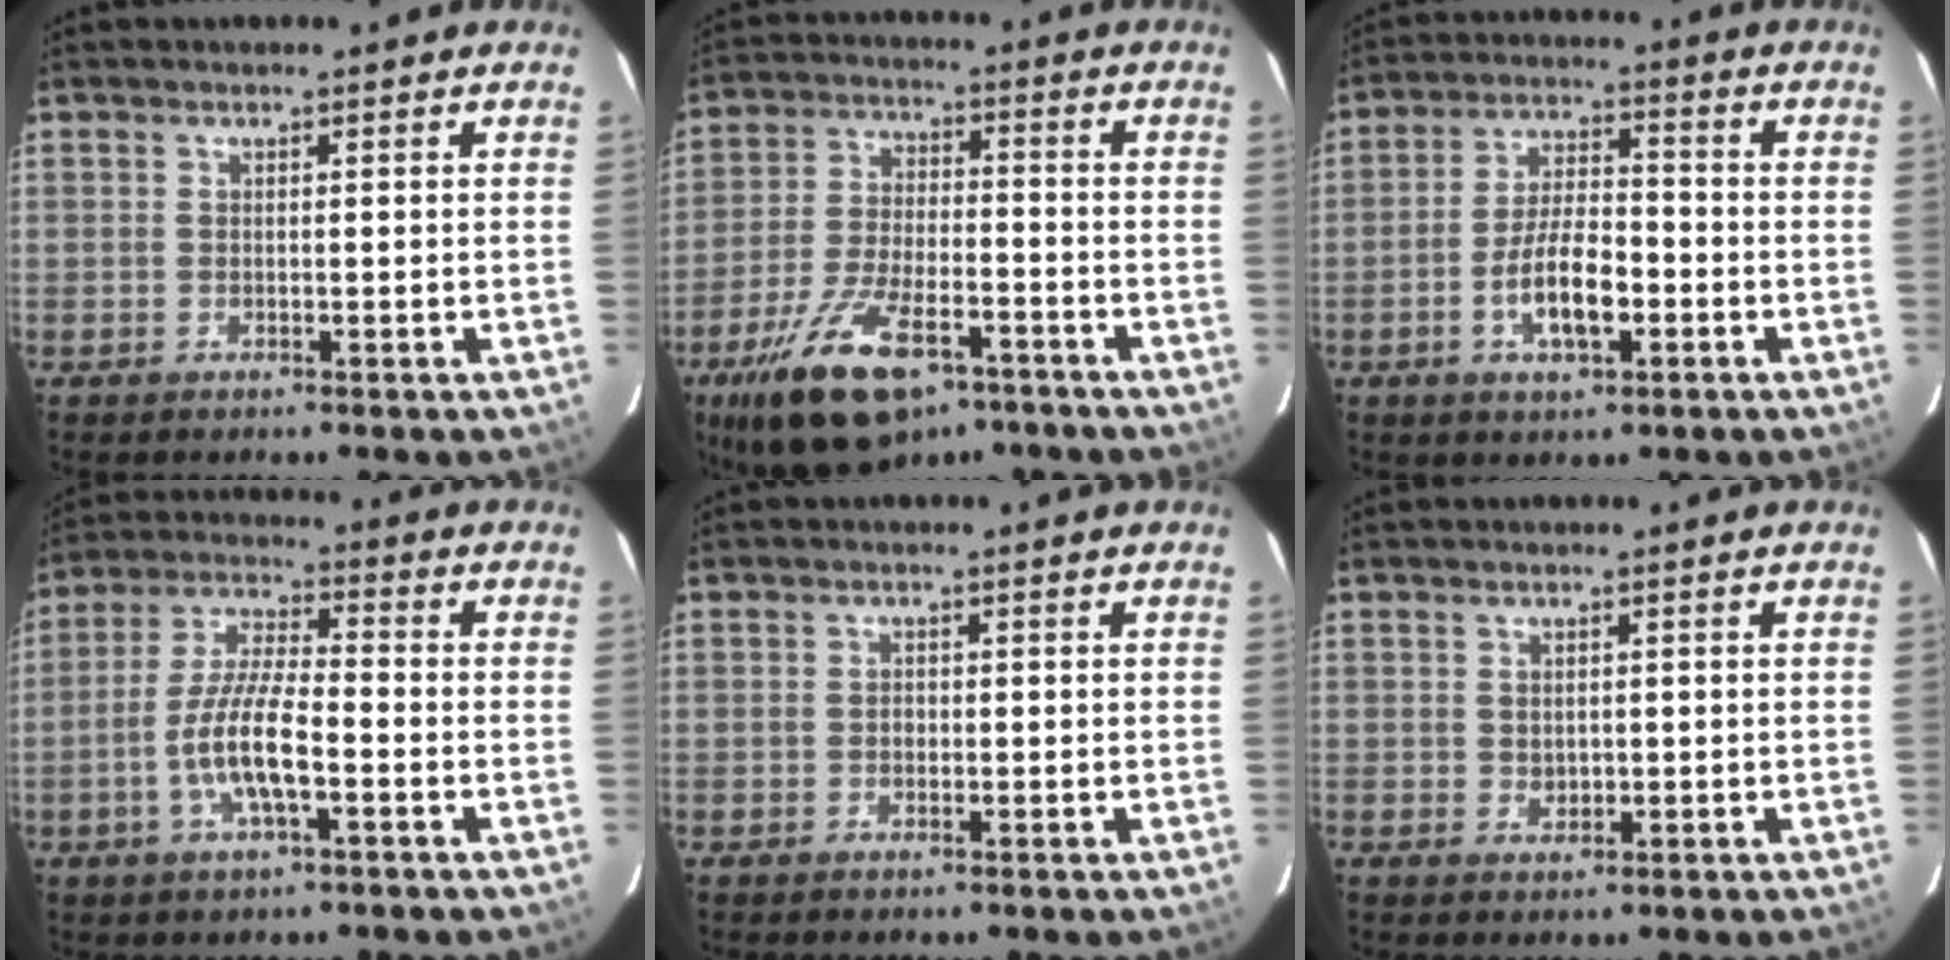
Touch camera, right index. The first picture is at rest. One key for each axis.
{"total": 18.1, "fx": -11.1, "fy": 7.8, "fz": 11.9, "tx": -0.246, "ty": -0.028, "tz": -0.189}
{"total": 9.1, "fx": -3.3, "fy": 3.6, "fz": 7.6, "tx": -0.154, "ty": 0.004, "tz": -0.055}
{"total": 10.1, "fx": -3.6, "fy": 2.6, "fz": 9.1, "tx": -0.186, "ty": 0.002, "tz": -0.067}
{"total": 0.8, "fx": -0.3, "fy": 0.7, "fz": 0.2, "tx": -0.003, "ty": 0.001, "tz": -0.004}
{"total": 1.4, "fx": 0.2, "fy": 1.3, "fz": 0.6, "tx": -0.007, "ty": 0.003, "tz": 0.006}